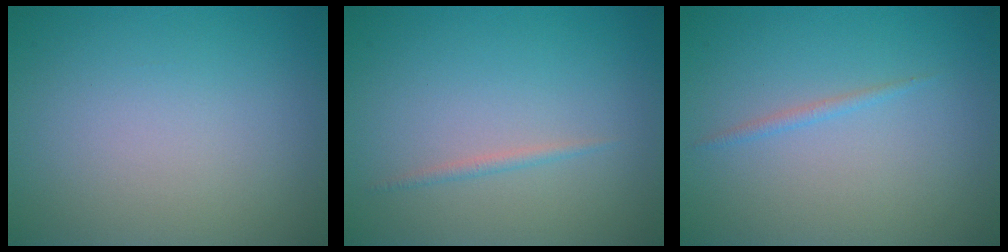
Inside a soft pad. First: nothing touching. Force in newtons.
{"total": 0.7, "press": 0.7, "slide": 0.1}
{"total": 0.8, "press": 0.8, "slide": 0.1}